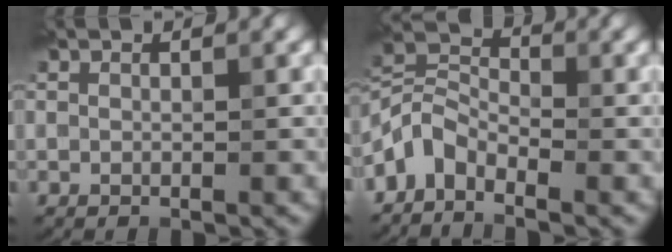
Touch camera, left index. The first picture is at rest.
{"total": 3.9, "force": [-2.9, 2.0, 1.6], "torque": [-0.036, 0.008, -0.075]}